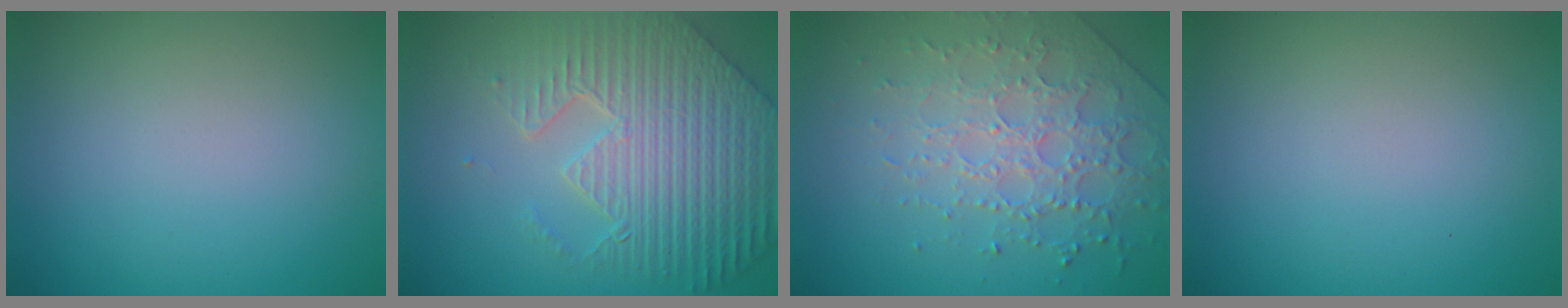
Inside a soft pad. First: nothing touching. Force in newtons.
{"total": 8.8, "press": 6.3, "slide": 6.1}
{"total": 3.9, "press": 3.8, "slide": 0.7}
{"total": 0.0}